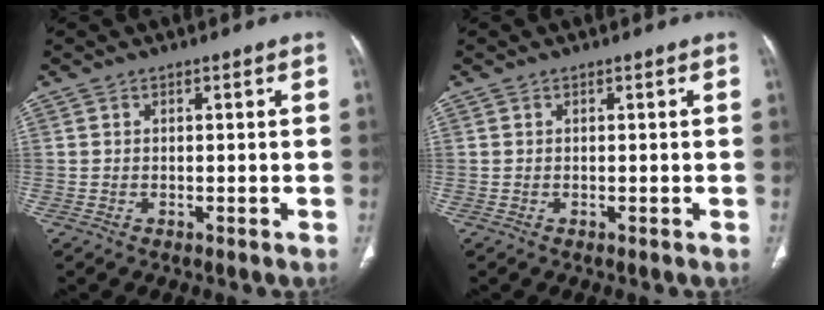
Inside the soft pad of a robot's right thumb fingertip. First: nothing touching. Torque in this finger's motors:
{"motor_torque": [0.02, -0.01, 0.18, -0.17, 0.00]}